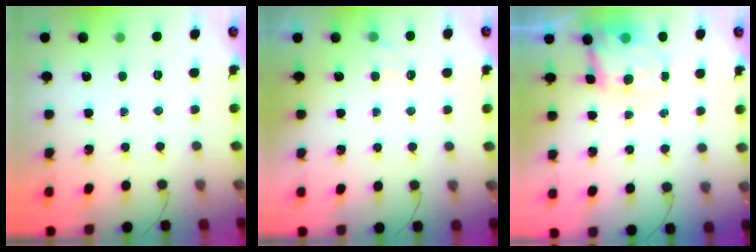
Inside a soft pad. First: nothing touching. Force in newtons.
{"total": 2.0, "press": 1.4, "slide": 1.4}
{"total": 6.9, "press": 6.7, "slide": 1.3}